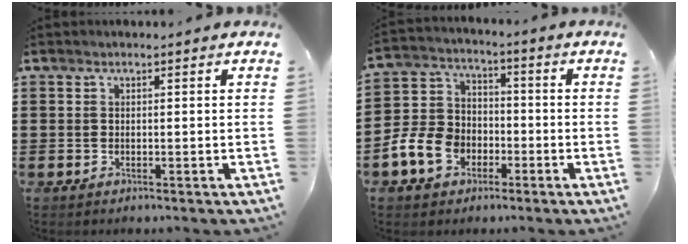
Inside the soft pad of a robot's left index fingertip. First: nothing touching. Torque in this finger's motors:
{"motor_torque": [0.51, 0.32, 0.45, 0.08]}